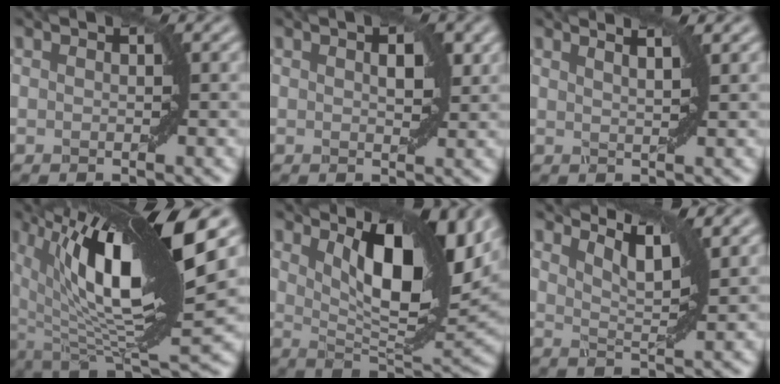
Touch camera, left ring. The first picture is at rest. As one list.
[{"total": 2.3, "force": [0.8, 1.0, 2.0], "torque": [-0.029, 0.001, 0.016]}, {"total": 3.0, "force": [2.2, 1.0, 1.8], "torque": [-0.003, 0.012, 0.002]}, {"total": 16.5, "force": [4.9, 5.2, 14.9], "torque": [-0.262, 0.011, 0.085]}, {"total": 10.8, "force": [4.3, 3.7, 9.2], "torque": [-0.141, 0.002, 0.078]}, {"total": 4.6, "force": [3.6, 0.9, 2.8], "torque": [-0.044, 0.009, 0.045]}]